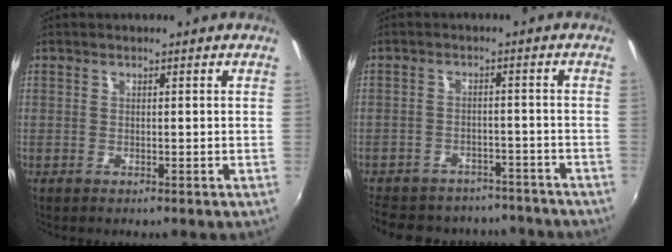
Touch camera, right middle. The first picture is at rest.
{"total": 18.7, "force": [-15.7, 8.2, 6.2], "torque": [-0.146, 0.019, -0.202]}